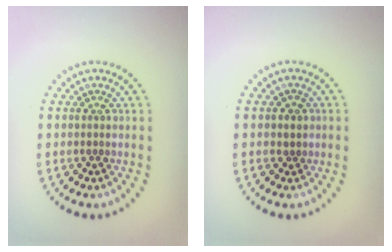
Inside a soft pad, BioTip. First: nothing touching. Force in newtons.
{"total": 0.6, "press": 0.4, "slide": 0.3}